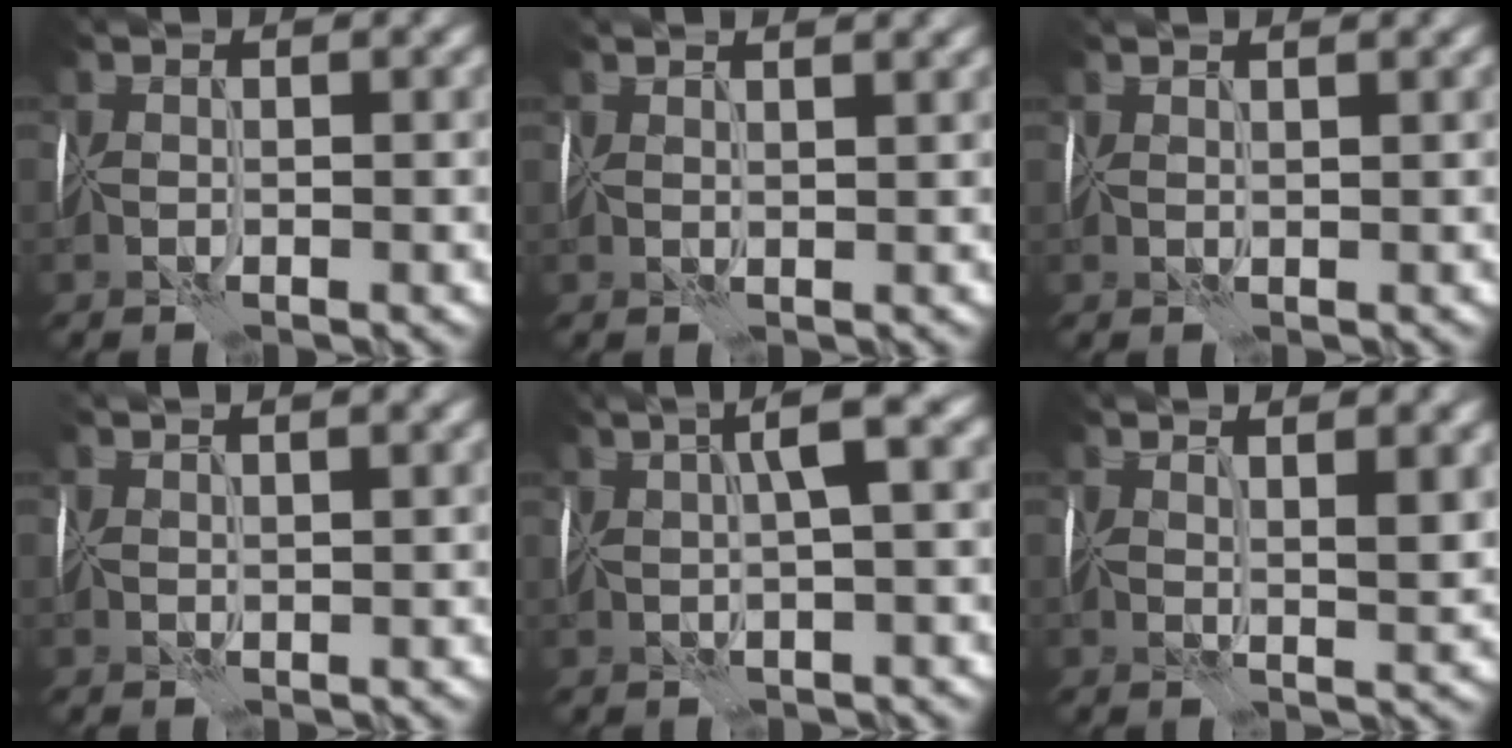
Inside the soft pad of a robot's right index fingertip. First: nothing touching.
{"total": 3.1, "force": [2.6, 0.7, 1.5], "torque": [-0.009, 0.012, 0.033]}
{"total": 1.7, "force": [1.6, 0.0, 0.6], "torque": [-0.002, 0.010, 0.025]}
{"total": 2.7, "force": [2.2, 0.5, 1.4], "torque": [-0.008, 0.012, 0.030]}
{"total": 3.4, "force": [1.9, -0.2, 2.8], "torque": [-0.046, 0.021, 0.033]}
{"total": 4.1, "force": [2.6, 0.7, 3.1], "torque": [-0.035, 0.002, 0.049]}